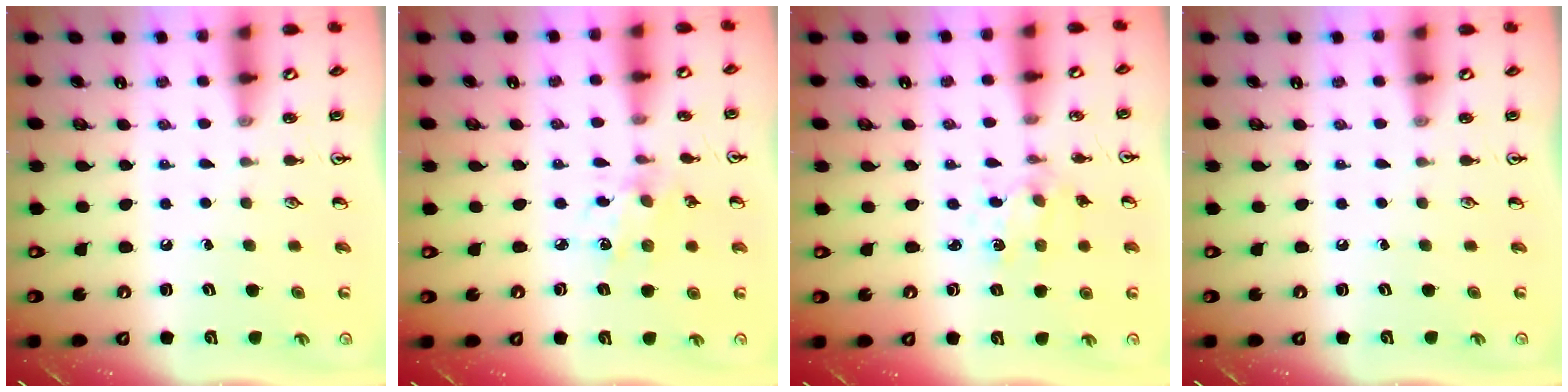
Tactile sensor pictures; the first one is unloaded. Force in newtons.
{"total": 3.3, "press": 3.3, "slide": 0.7}
{"total": 1.4, "press": 1.4, "slide": 0.3}
{"total": 0.0}